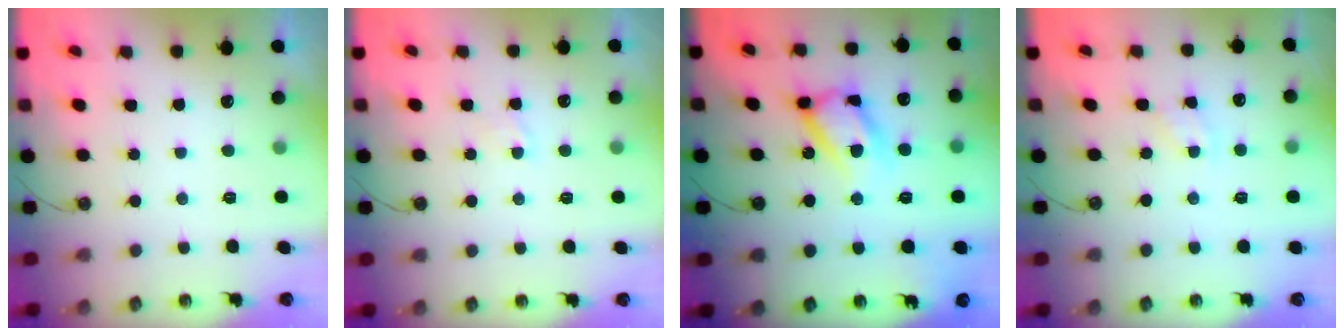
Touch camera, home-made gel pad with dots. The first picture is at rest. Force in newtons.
{"total": 2.8, "press": 2.8, "slide": 0.4}
{"total": 17.2, "press": 17.2, "slide": 1.7}
{"total": 2.8, "press": 2.8, "slide": 0.4}